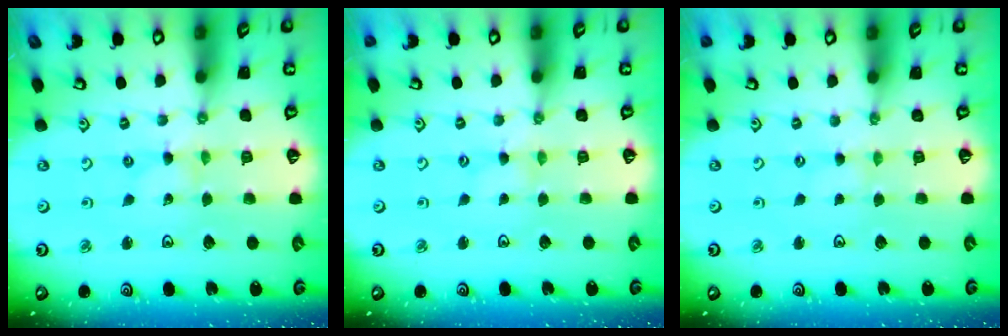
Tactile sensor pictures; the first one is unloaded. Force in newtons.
{"total": 0.6, "press": 0.6, "slide": 0.1}
{"total": 0.5, "press": 0.5, "slide": 0.1}